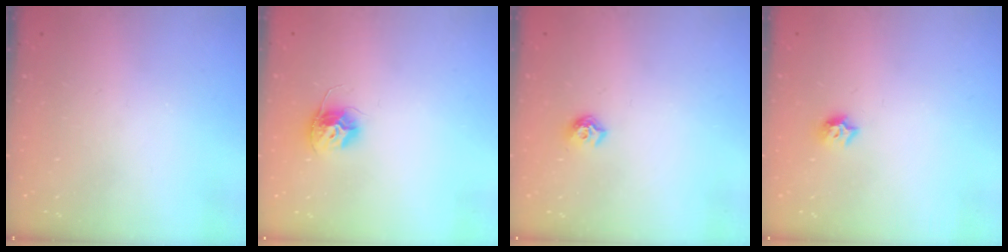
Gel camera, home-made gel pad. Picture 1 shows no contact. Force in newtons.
{"total": 10.1, "press": 10.1, "slide": 0.7}
{"total": 6.9, "press": 6.8, "slide": 0.7}
{"total": 6.3, "press": 6.3, "slide": 0.2}